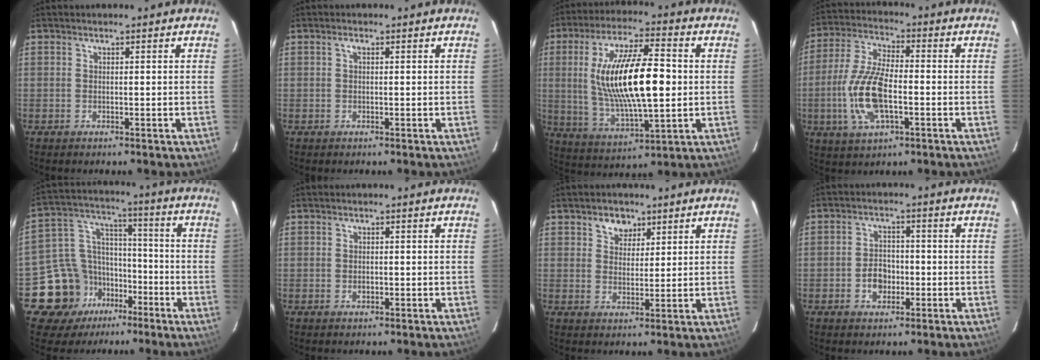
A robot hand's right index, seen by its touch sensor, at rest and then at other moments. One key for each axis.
{"total": 0.8, "fx": 0.2, "fy": 0.3, "fz": 0.7, "tx": -0.013, "ty": 0.005, "tz": 0.002}
{"total": 19.5, "fx": 1.3, "fy": 6.1, "fz": 18.5, "tx": -0.344, "ty": 0.002, "tz": 0.035}
{"total": 13.2, "fx": -2.9, "fy": 5.2, "fz": 11.7, "tx": -0.252, "ty": 0.000, "tz": -0.056}
{"total": 13.6, "fx": -7.7, "fy": 10.5, "fz": 4.1, "tx": -0.103, "ty": 0.052, "tz": -0.121}
{"total": 1.1, "fx": -0.2, "fy": 0.9, "fz": 0.6, "tx": -0.010, "ty": 0.001, "tz": -0.004}
{"total": 4.2, "fx": 2.6, "fy": 3.1, "fz": 1.4, "tx": -0.013, "ty": 0.006, "tz": 0.046}
{"total": 4.7, "fx": -1.5, "fy": 3.6, "fz": 2.6, "tx": -0.051, "ty": 0.012, "tz": -0.020}